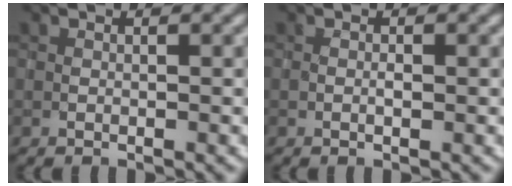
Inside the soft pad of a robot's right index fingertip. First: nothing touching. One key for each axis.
{"total": 0.7, "fx": 0.0, "fy": 0.2, "fz": 0.6, "tx": -0.015, "ty": 0.000, "tz": 0.001}